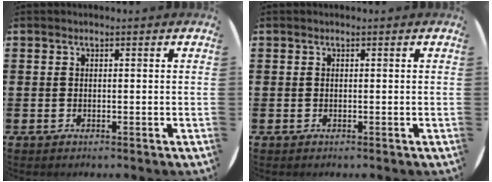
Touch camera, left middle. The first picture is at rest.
{"total": 0.0}